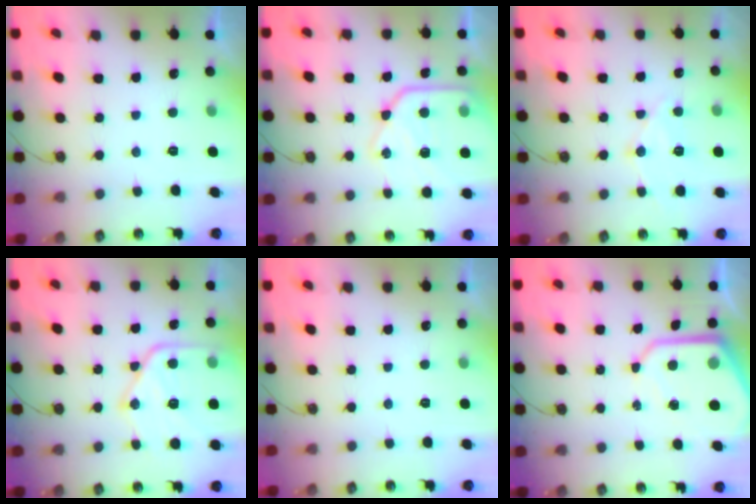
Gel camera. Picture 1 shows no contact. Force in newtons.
{"total": 18.6, "press": 18.5, "slide": 1.7}
{"total": 11.4, "press": 11.4, "slide": 1.0}
{"total": 17.4, "press": 17.3, "slide": 1.6}
{"total": 0.0}
{"total": 9.6, "press": 9.6, "slide": 0.8}